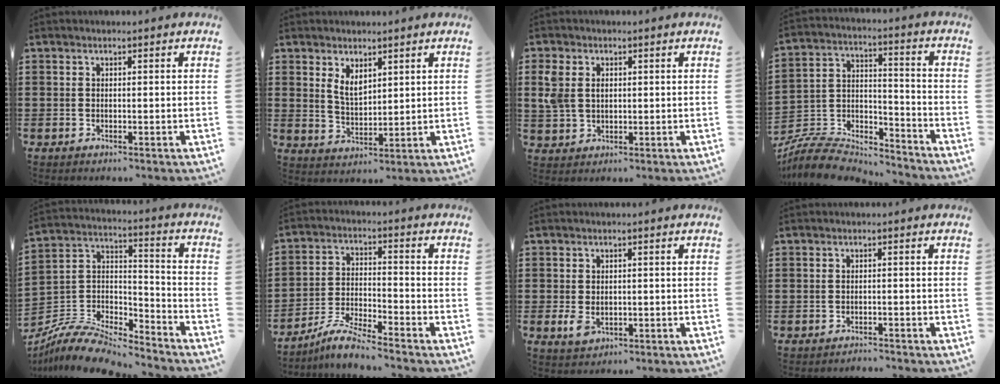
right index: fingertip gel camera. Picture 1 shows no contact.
{"total": 3.7, "force": [2.3, 2.0, 2.2], "torque": [-0.049, 0.005, 0.043]}
{"total": 3.8, "force": [1.1, 2.9, 2.2], "torque": [-0.061, 0.008, 0.017]}
{"total": 8.8, "force": [-8.4, 1.9, 1.8], "torque": [-0.048, 0.009, -0.170]}
{"total": 9.1, "force": [-8.4, 2.1, 2.7], "torque": [-0.063, 0.010, -0.169]}
{"total": 5.9, "force": [-5.5, 0.2, 2.2], "torque": [-0.059, -0.006, -0.110]}
{"total": 1.9, "force": [-0.2, 1.3, 1.4], "torque": [-0.027, 0.002, -0.003]}
{"total": 1.1, "force": [-1.1, 0.1, -0.2], "torque": [-0.001, 0.004, -0.025]}